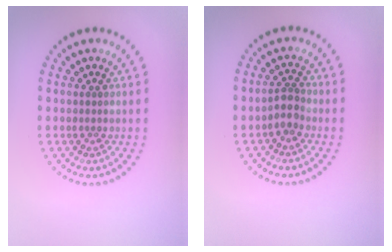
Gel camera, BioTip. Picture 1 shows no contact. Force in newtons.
{"total": 1.9, "press": 1.6, "slide": 1.0}